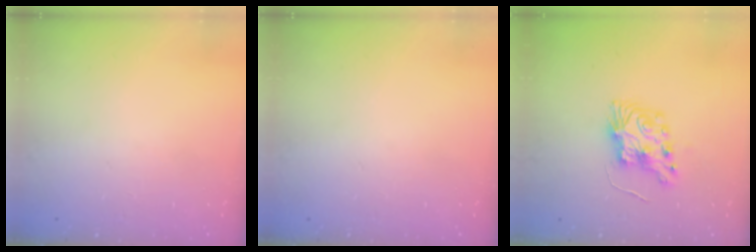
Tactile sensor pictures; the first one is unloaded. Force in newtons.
{"total": 0.0}
{"total": 9.1, "press": 9.1, "slide": 0.3}